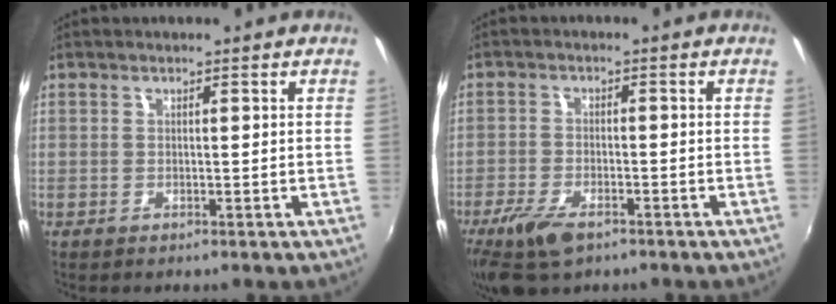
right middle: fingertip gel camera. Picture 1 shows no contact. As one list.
[{"total": 8.2, "force": [-5.4, 3.4, 5.2], "torque": [-0.130, -0.021, -0.100]}]